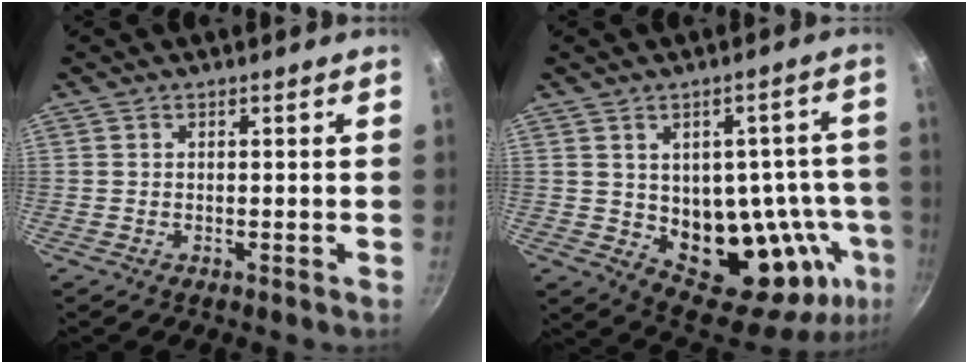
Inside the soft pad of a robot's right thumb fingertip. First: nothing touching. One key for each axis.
{"total": 19.3, "fx": -3.0, "fy": 12.7, "fz": 14.2, "tx": -0.105, "ty": 0.004, "tz": -0.014}